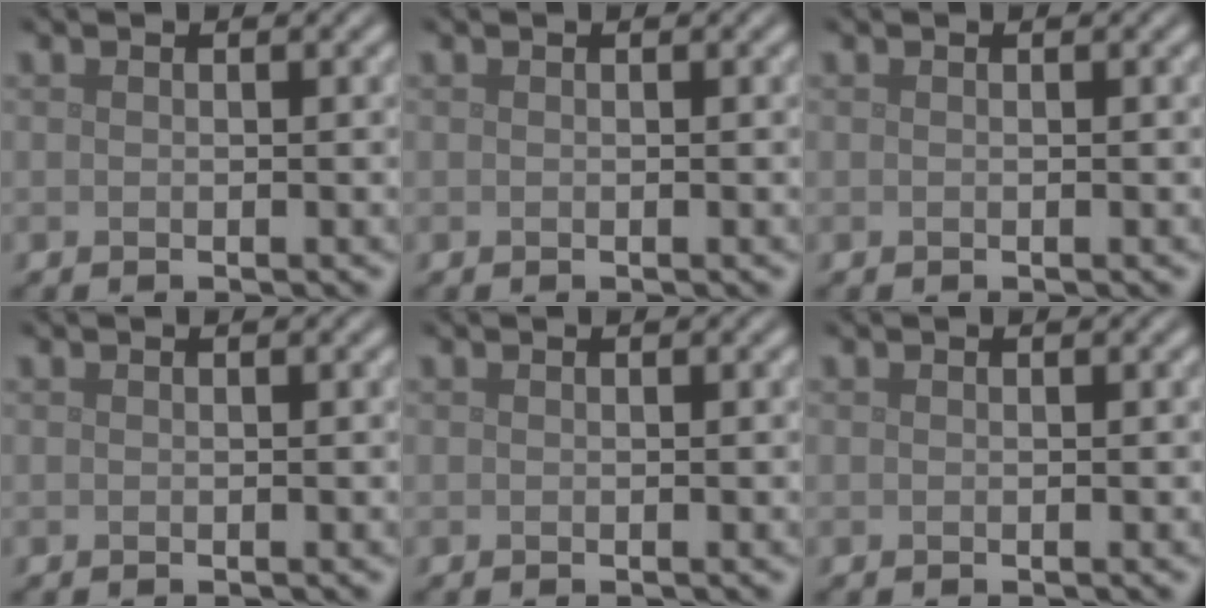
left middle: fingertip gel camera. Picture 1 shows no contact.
{"total": 0.0}
{"total": 0.0}
{"total": 0.0}
{"total": 0.0}
{"total": 0.0}